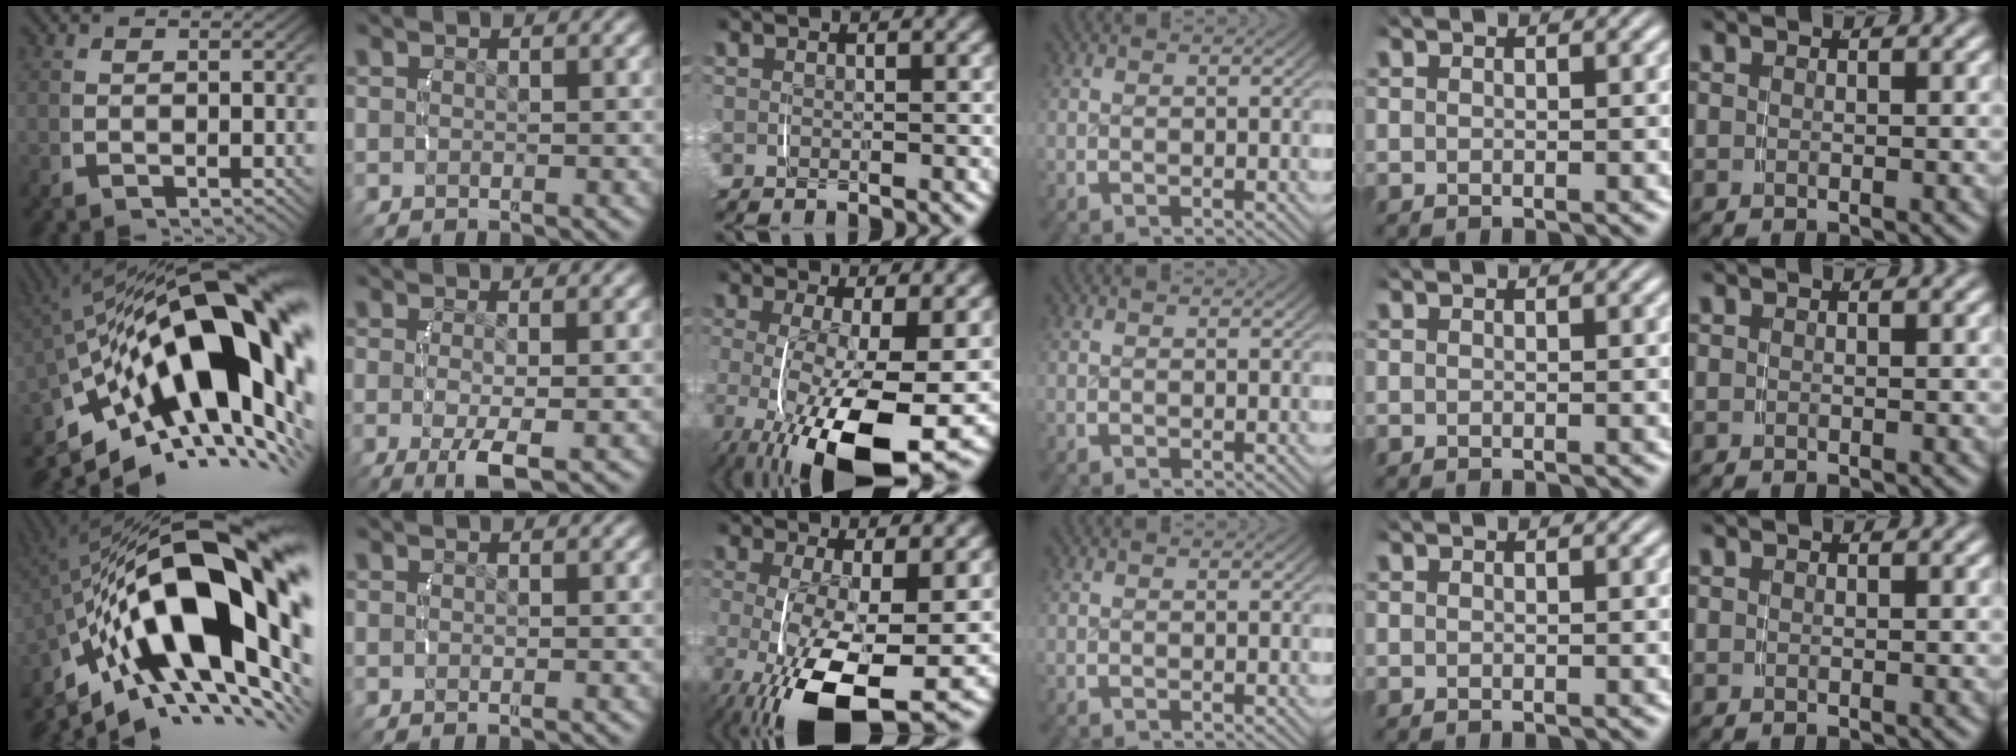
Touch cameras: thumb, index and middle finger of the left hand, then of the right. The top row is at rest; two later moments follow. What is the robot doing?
{"motion": "lift_and_place", "object": "camera"}